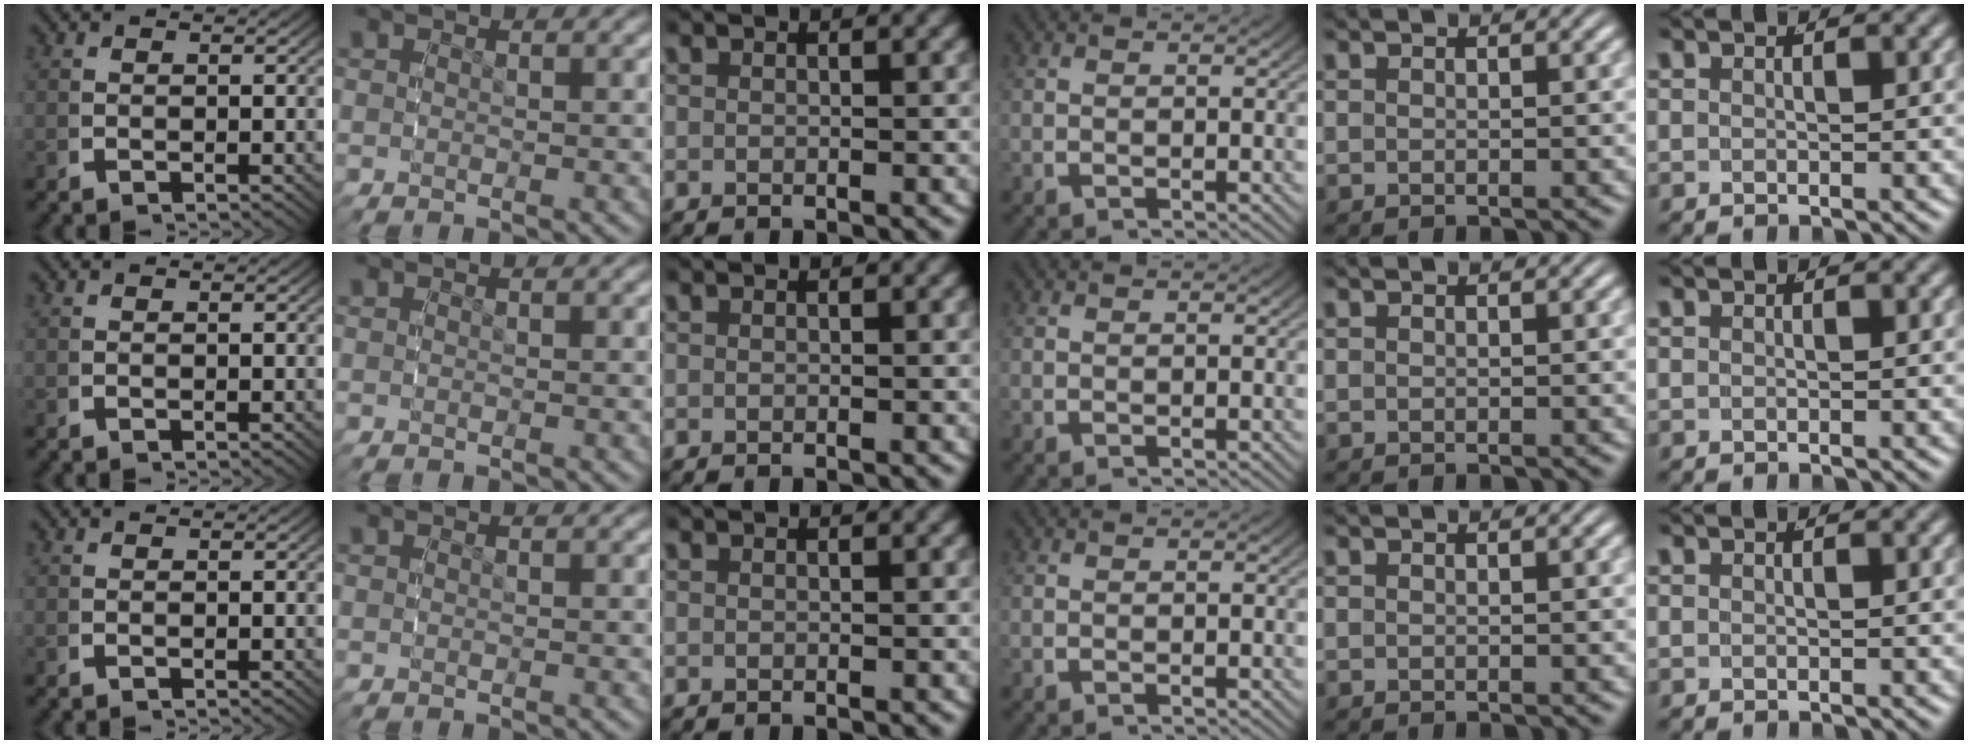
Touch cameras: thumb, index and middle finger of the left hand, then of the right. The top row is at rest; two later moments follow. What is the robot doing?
{"motion": "reach", "object": "backpack"}